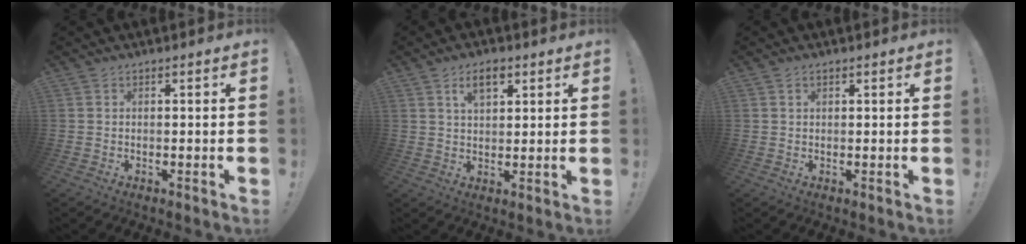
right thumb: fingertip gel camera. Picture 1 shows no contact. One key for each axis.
{"total": 5.9, "fx": 3.1, "fy": 3.0, "fz": 4.1, "tx": -0.064, "ty": -0.004, "tz": 0.052}
{"total": 0.9, "fx": 0.6, "fy": 0.6, "fz": 0.4, "tx": -0.005, "ty": 0.000, "tz": 0.010}